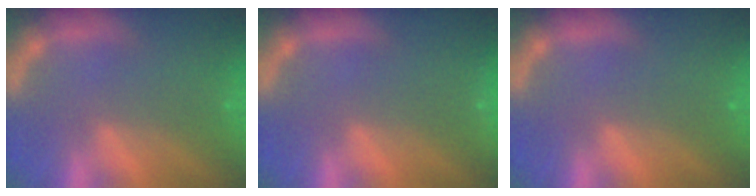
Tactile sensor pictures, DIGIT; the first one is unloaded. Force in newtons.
{"total": 1.4}
{"total": 0.0}